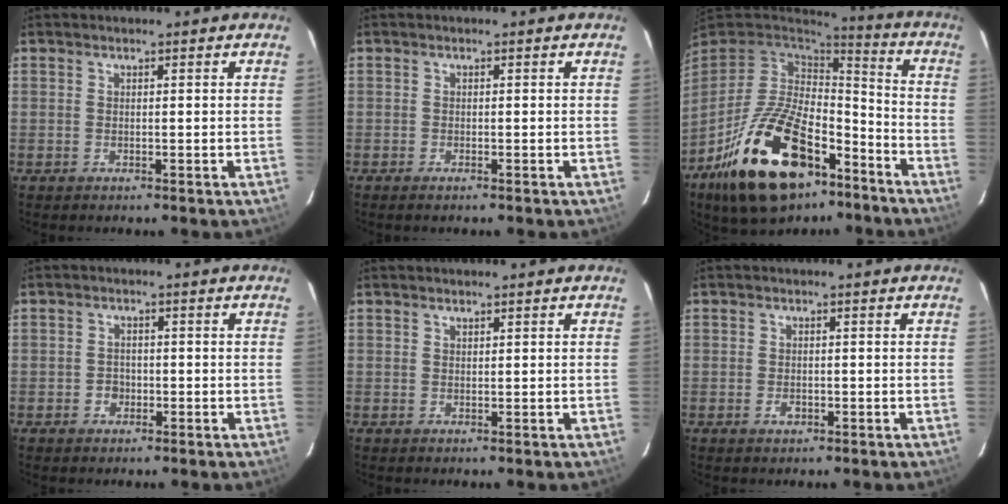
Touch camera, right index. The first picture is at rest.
{"total": 0.9, "force": [-0.8, 0.2, 0.4], "torque": [-0.010, -0.003, -0.016]}
{"total": 25.6, "force": [-14.3, 13.0, 16.8], "torque": [-0.332, -0.010, -0.225]}
{"total": 2.3, "force": [-0.9, 2.1, 0.5], "torque": [-0.010, 0.004, -0.013]}
{"total": 0.5, "force": [0.5, 0.2, 0.0], "torque": [0.000, 0.001, 0.010]}
{"total": 1.6, "force": [-0.7, 1.2, 0.9], "torque": [-0.016, 0.000, -0.011]}